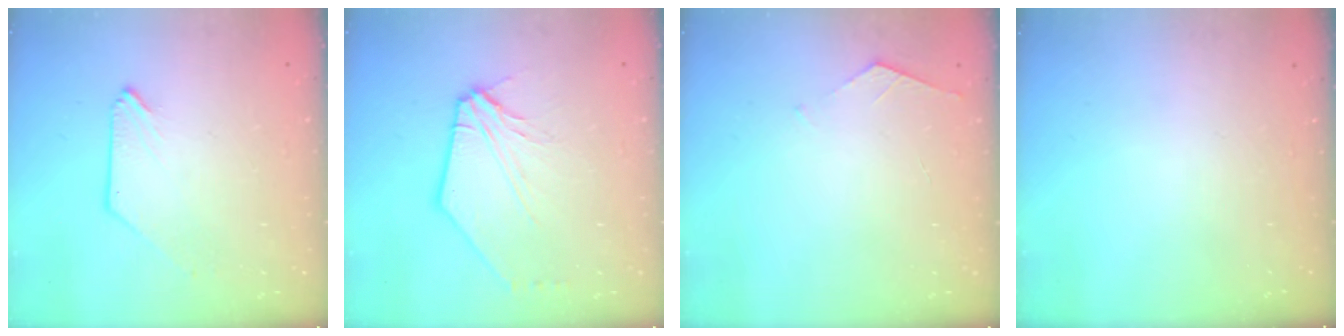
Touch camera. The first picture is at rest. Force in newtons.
{"total": 9.6, "press": 9.5, "slide": 1.6}
{"total": 3.7, "press": 3.6, "slide": 0.4}
{"total": 0.0}